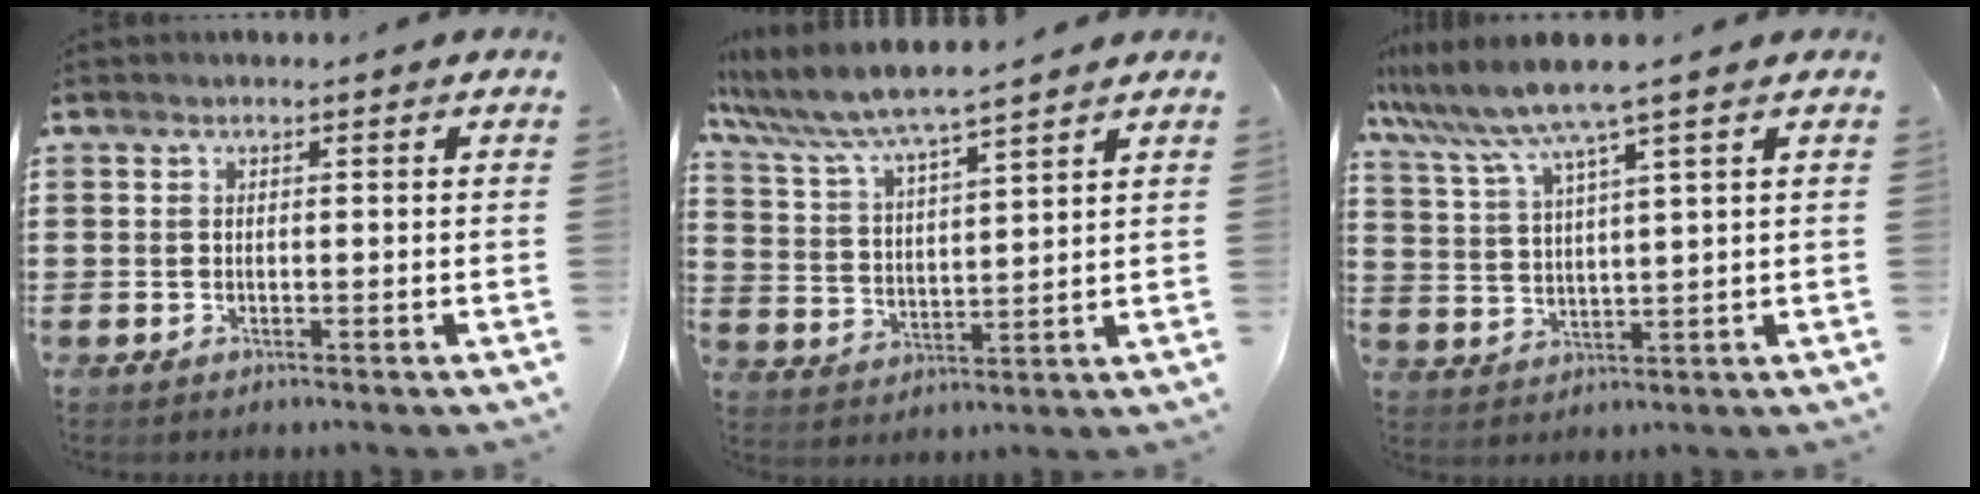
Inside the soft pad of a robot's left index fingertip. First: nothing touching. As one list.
[{"total": 6.0, "force": [5.4, -0.1, 2.4], "torque": [-0.073, -0.032, 0.090]}, {"total": 7.0, "force": [5.4, -0.4, 4.4], "torque": [-0.111, -0.031, 0.088]}]